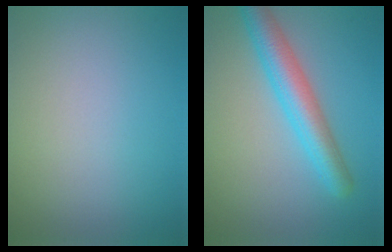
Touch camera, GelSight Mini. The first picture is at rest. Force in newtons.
{"total": 4.7, "press": 4.7, "slide": 0.2}